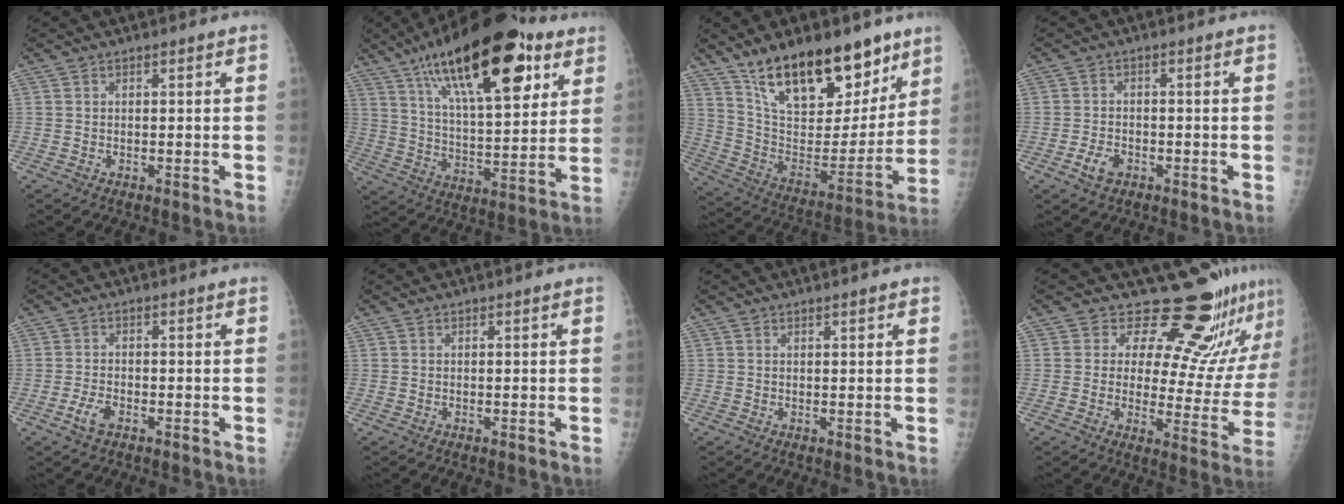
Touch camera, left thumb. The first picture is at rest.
{"total": 28.2, "force": [14.6, 10.7, 21.5], "torque": [-0.323, -0.021, 0.241]}
{"total": 24.4, "force": [16.5, 10.7, 14.6], "torque": [-0.189, -0.069, 0.281]}
{"total": 3.6, "force": [-1.7, 2.3, 2.1], "torque": [-0.034, 0.007, -0.029]}
{"total": 3.3, "force": [-1.8, 1.7, 2.2], "torque": [-0.044, 0.008, -0.033]}
{"total": 0.0}
{"total": 0.9, "force": [0.7, 0.3, 0.5], "torque": [-0.004, -0.003, 0.009]}
{"total": 18.4, "force": [15.7, 6.6, 7.0], "torque": [-0.030, -0.113, 0.187]}